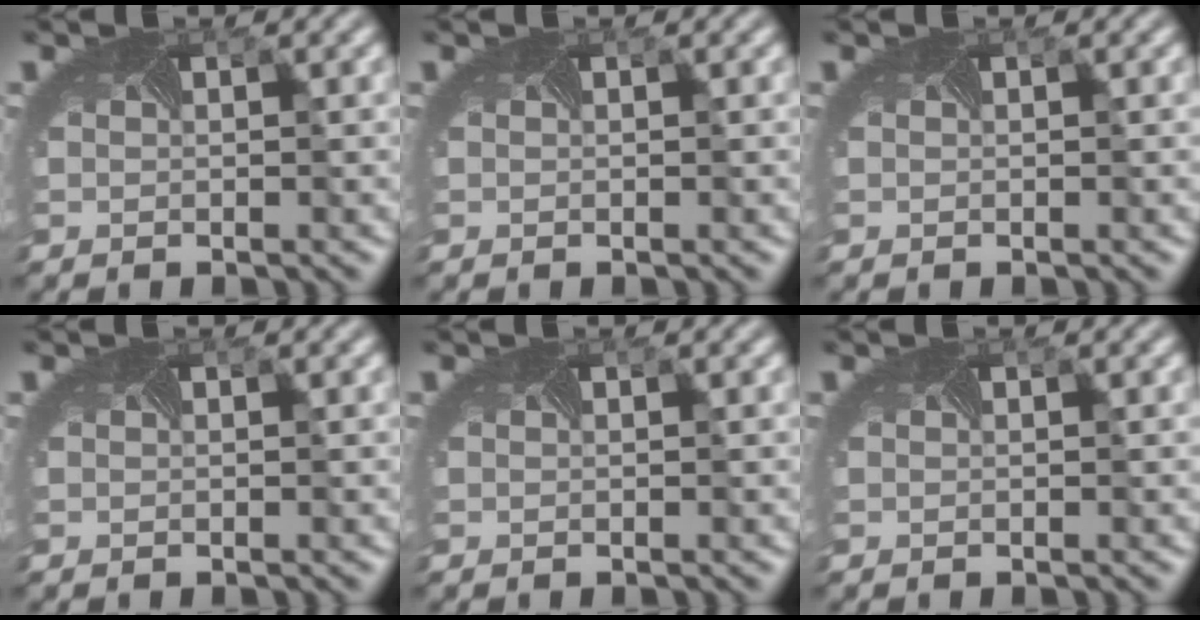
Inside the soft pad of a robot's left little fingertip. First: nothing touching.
{"total": 0.0}
{"total": 0.0}
{"total": 0.0}
{"total": 0.0}
{"total": 0.0}